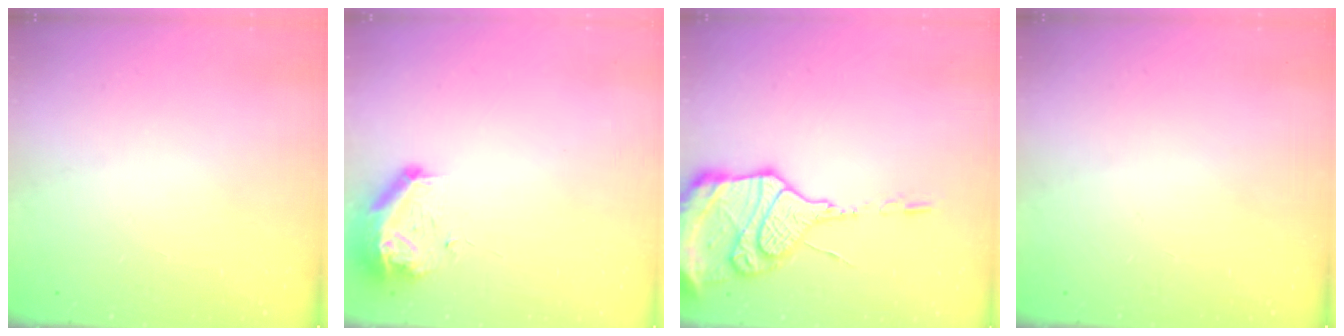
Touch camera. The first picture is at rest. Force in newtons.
{"total": 9.6, "press": 9.3, "slide": 2.5}
{"total": 19.7, "press": 18.9, "slide": 5.7}
{"total": 9.8, "press": 1.6, "slide": 9.7}